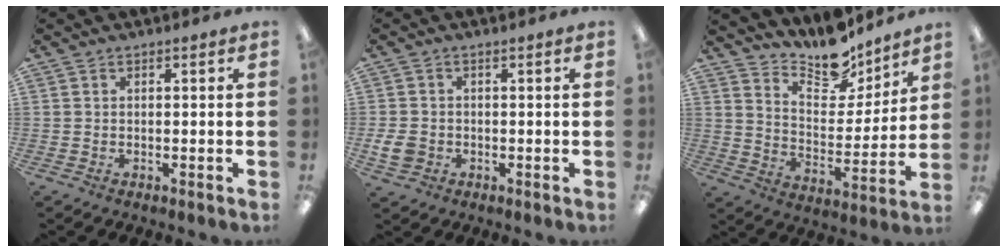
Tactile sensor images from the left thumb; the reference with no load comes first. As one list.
[{"total": 4.1, "force": [-0.6, 3.5, 2.1], "torque": [-0.041, -0.001, -0.013]}, {"total": 12.9, "force": [11.6, 4.5, 3.5], "torque": [-0.063, -0.096, 0.208]}]